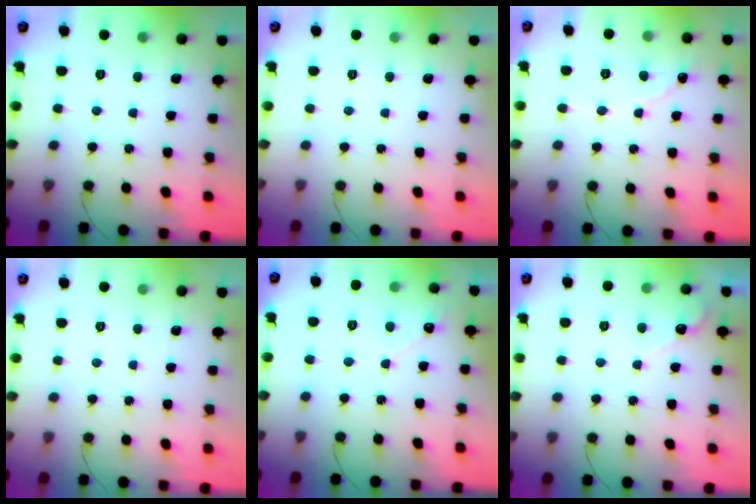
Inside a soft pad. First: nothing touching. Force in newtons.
{"total": 0.0}
{"total": 2.2, "press": 2.2, "slide": 0.2}
{"total": 0.0}
{"total": 3.1, "press": 3.1, "slide": 0.2}
{"total": 4.0, "press": 4.0, "slide": 0.2}